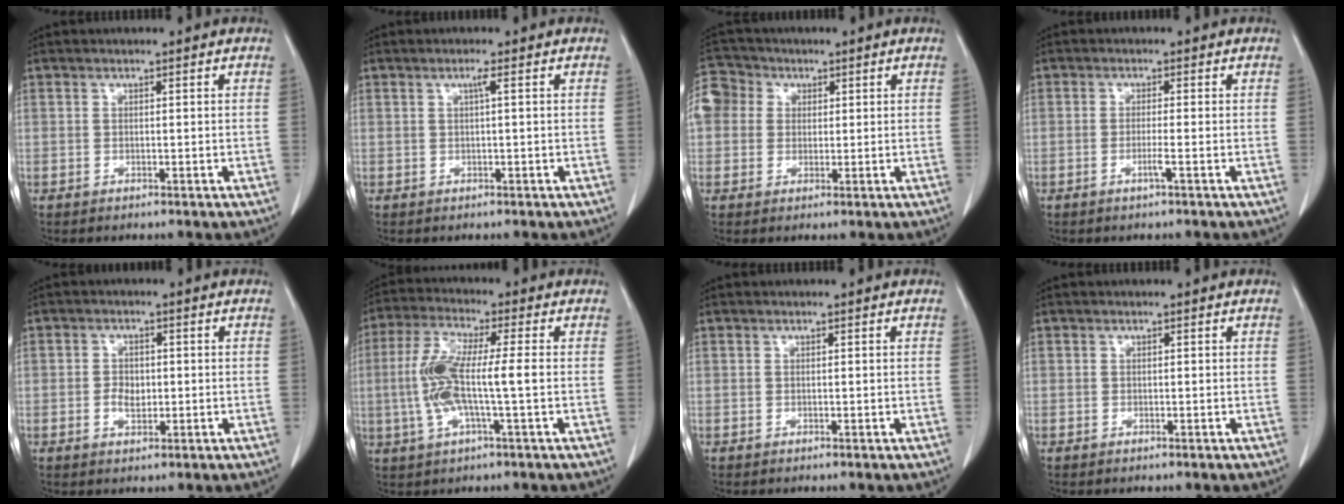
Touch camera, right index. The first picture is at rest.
{"total": 1.0, "force": [0.3, -0.2, 1.0], "torque": [-0.020, 0.002, 0.005]}
{"total": 17.2, "force": [4.9, 15.0, 6.9], "torque": [-0.236, 0.080, 0.102]}
{"total": 1.8, "force": [-0.8, -0.4, 1.6], "torque": [-0.032, -0.003, -0.016]}
{"total": 3.3, "force": [-1.4, 2.5, 1.8], "torque": [-0.023, 0.009, -0.026]}
{"total": 9.6, "force": [-0.8, 1.2, 9.5], "torque": [-0.203, 0.011, -0.021]}
{"total": 0.0}
{"total": 0.0}